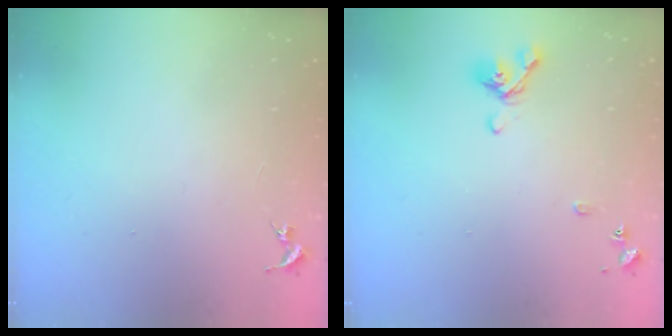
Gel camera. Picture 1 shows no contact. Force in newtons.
{"total": 8.6, "press": 8.4, "slide": 1.4}